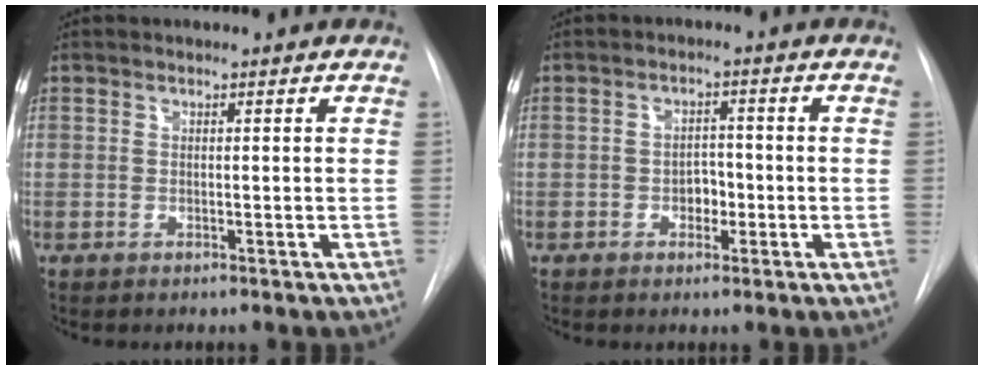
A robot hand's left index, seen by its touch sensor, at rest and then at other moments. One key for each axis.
{"total": 3.2, "fx": -2.0, "fy": 1.9, "fz": 1.7, "tx": -0.018, "ty": 0.001, "tz": -0.030}